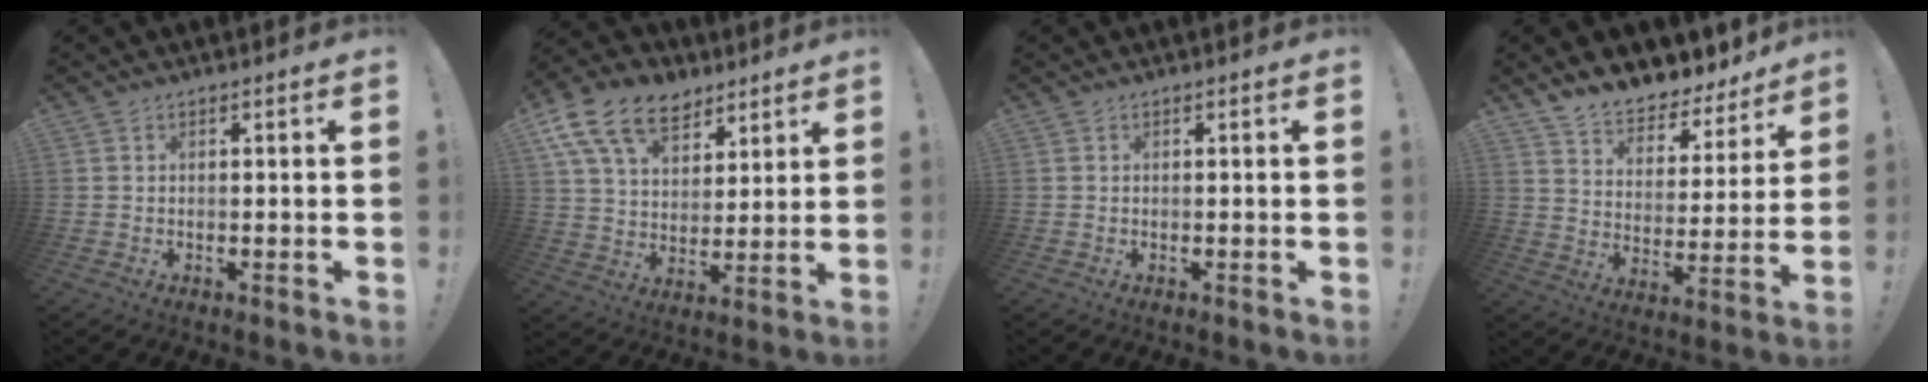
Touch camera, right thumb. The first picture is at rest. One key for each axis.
{"total": 17.0, "fx": 9.5, "fy": 11.0, "fz": 8.7, "tx": -0.152, "ty": -0.044, "tz": 0.180}
{"total": 0.0}
{"total": 9.2, "fx": 8.7, "fy": 2.8, "fz": 1.5, "tx": -0.037, "ty": -0.082, "tz": 0.156}